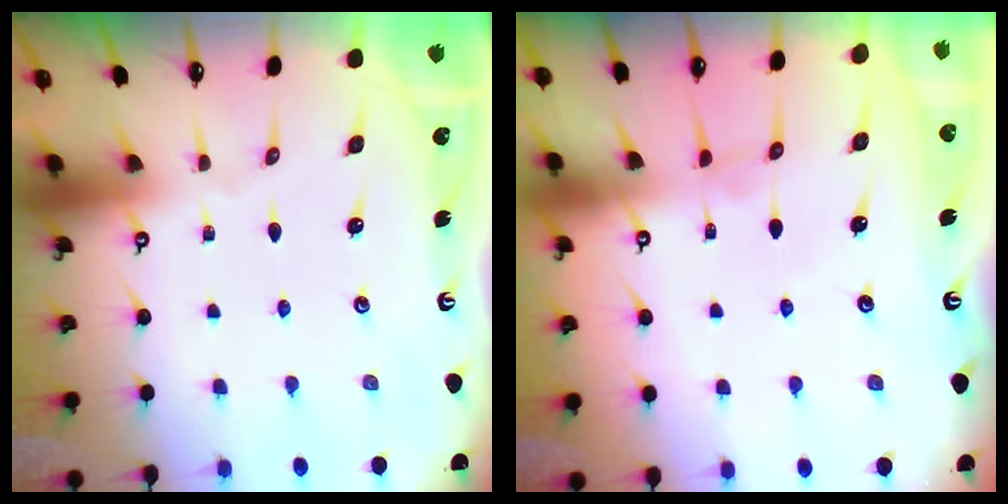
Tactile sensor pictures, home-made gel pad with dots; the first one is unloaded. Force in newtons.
{"total": 0.6, "press": 0.4, "slide": 0.5}